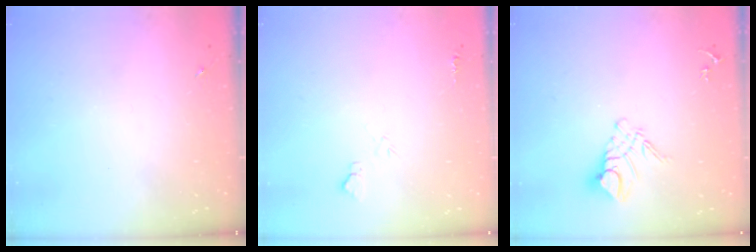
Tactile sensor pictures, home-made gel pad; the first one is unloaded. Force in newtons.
{"total": 5.0, "press": 5.0, "slide": 0.6}
{"total": 10.6, "press": 10.5, "slide": 0.7}